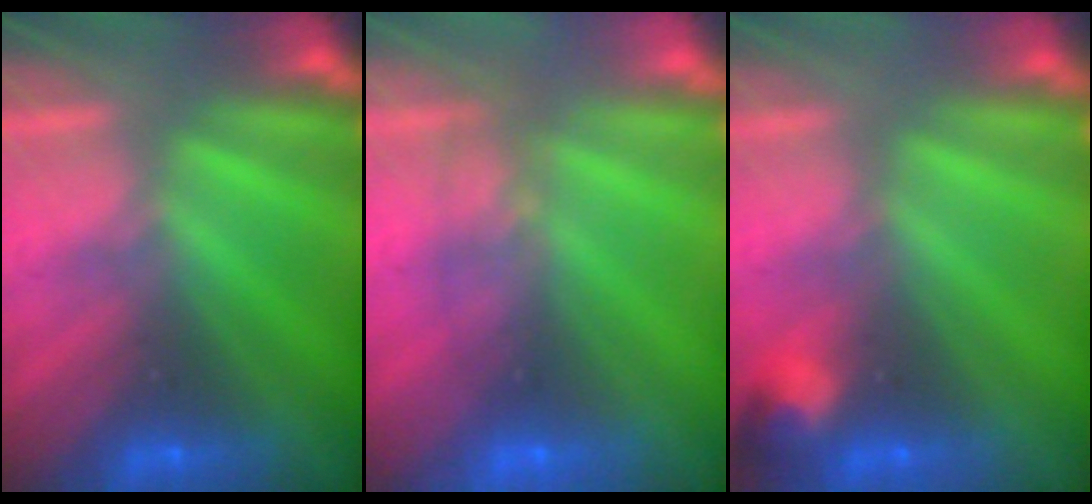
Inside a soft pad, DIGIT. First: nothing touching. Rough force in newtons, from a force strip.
{"total": 1.0}
{"total": 2.8}